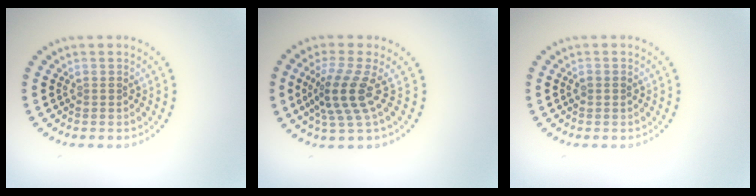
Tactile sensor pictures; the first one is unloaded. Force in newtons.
{"total": 3.9, "press": 2.9, "slide": 2.7}
{"total": 0.9, "press": 0.9, "slide": 0.1}